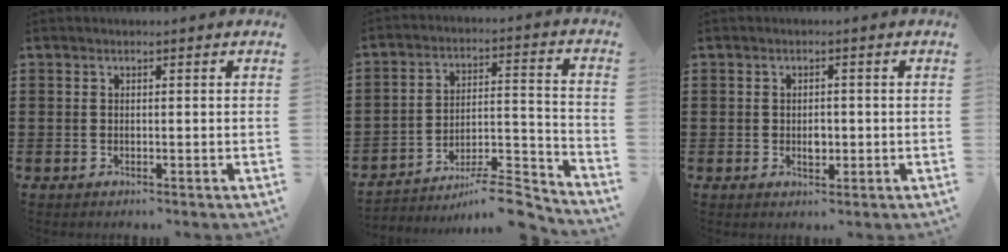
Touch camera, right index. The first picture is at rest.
{"total": 8.4, "force": [-7.5, 1.3, 3.5], "torque": [-0.043, 0.016, -0.145]}
{"total": 2.0, "force": [-0.3, 1.3, 1.5], "torque": [-0.030, 0.003, -0.006]}